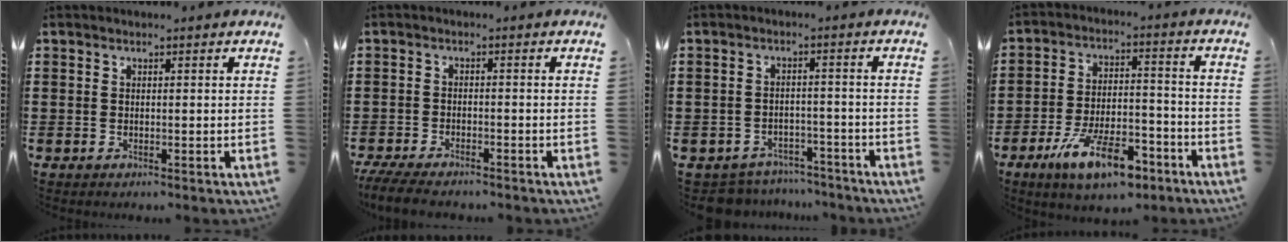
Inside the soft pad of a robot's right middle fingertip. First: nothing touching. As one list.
[{"total": 3.8, "force": [-3.5, 0.3, 1.3], "torque": [-0.038, -0.009, -0.073]}, {"total": 4.3, "force": [-4.2, 0.7, -0.1], "torque": [-0.006, 0.003, -0.088]}, {"total": 11.1, "force": [-7.2, 3.7, 7.6], "torque": [-0.145, 0.017, -0.133]}]